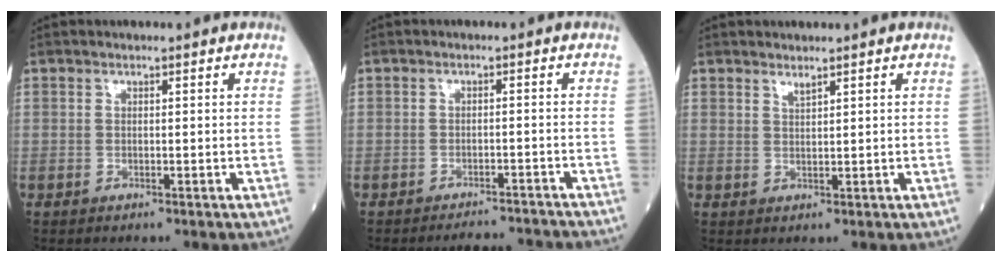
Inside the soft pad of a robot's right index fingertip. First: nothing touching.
{"total": 6.3, "force": [-6.2, 0.7, 0.5], "torque": [0.001, 0.004, -0.075]}
{"total": 1.1, "force": [1.0, -0.1, 0.4], "torque": [-0.009, -0.006, 0.023]}